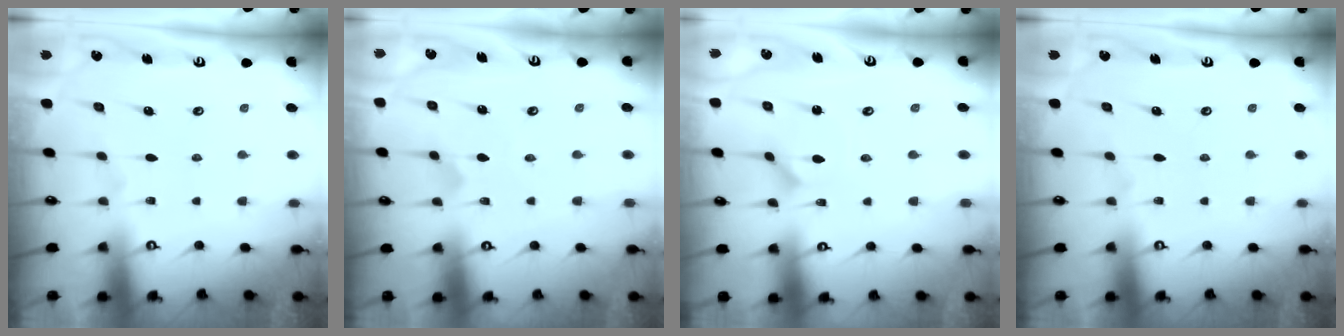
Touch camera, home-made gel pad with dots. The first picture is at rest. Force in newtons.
{"total": 1.7, "press": 1.6, "slide": 0.2}
{"total": 1.5, "press": 1.4, "slide": 0.3}
{"total": 0.0}